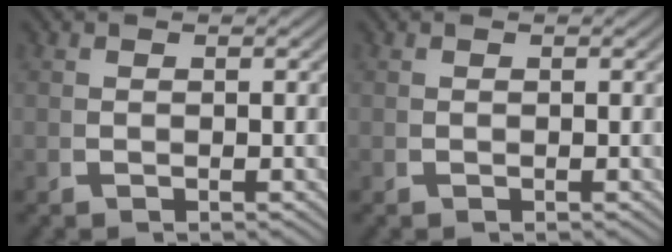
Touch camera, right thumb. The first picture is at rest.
{"total": 0.0}